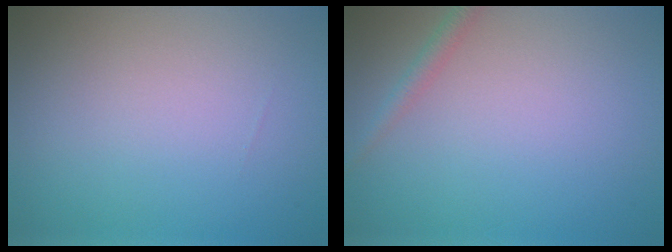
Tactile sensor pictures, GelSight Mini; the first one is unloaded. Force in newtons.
{"total": 1.2, "press": 1.2, "slide": 0.1}